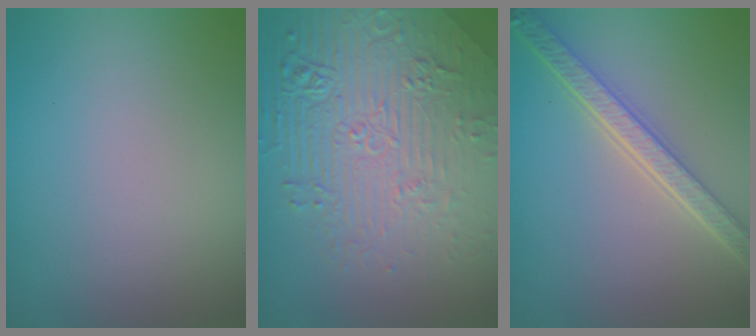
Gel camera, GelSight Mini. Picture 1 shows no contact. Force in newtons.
{"total": 8.8, "press": 6.1, "slide": 6.4}
{"total": 5.2, "press": 4.0, "slide": 3.3}